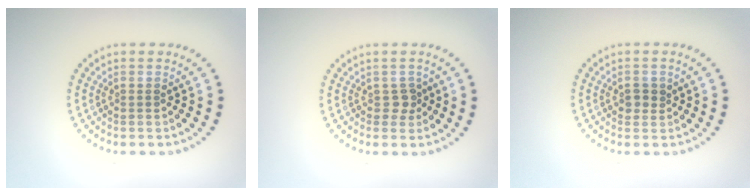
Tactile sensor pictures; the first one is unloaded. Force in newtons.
{"total": 1.2, "press": 1.0, "slide": 0.6}
{"total": 1.4, "press": 1.3, "slide": 0.5}